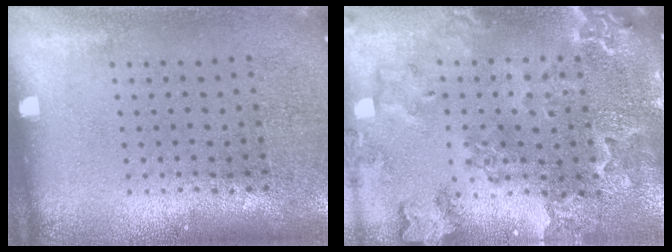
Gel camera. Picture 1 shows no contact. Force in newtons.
{"total": 1.9, "press": 1.9, "slide": 0.3}